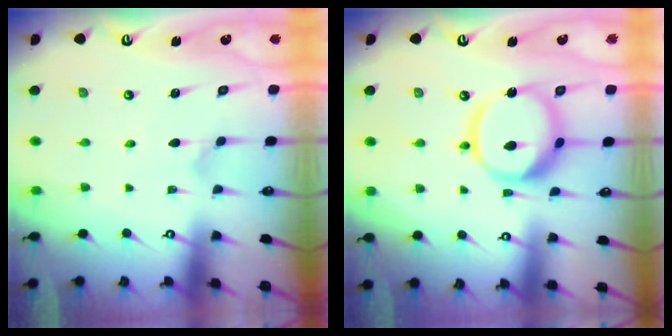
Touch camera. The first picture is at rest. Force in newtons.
{"total": 15.8, "press": 15.7, "slide": 1.8}